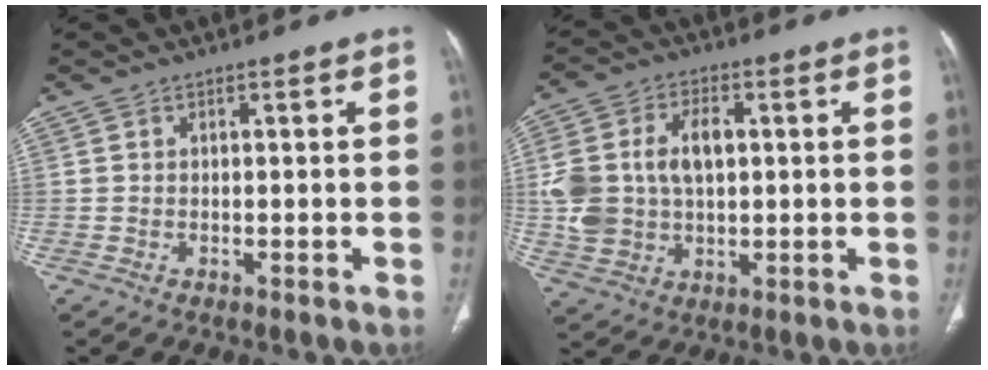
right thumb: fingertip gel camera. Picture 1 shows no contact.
{"total": 13.2, "force": [1.2, 8.9, 9.7], "torque": [-0.183, 0.014, 0.031]}